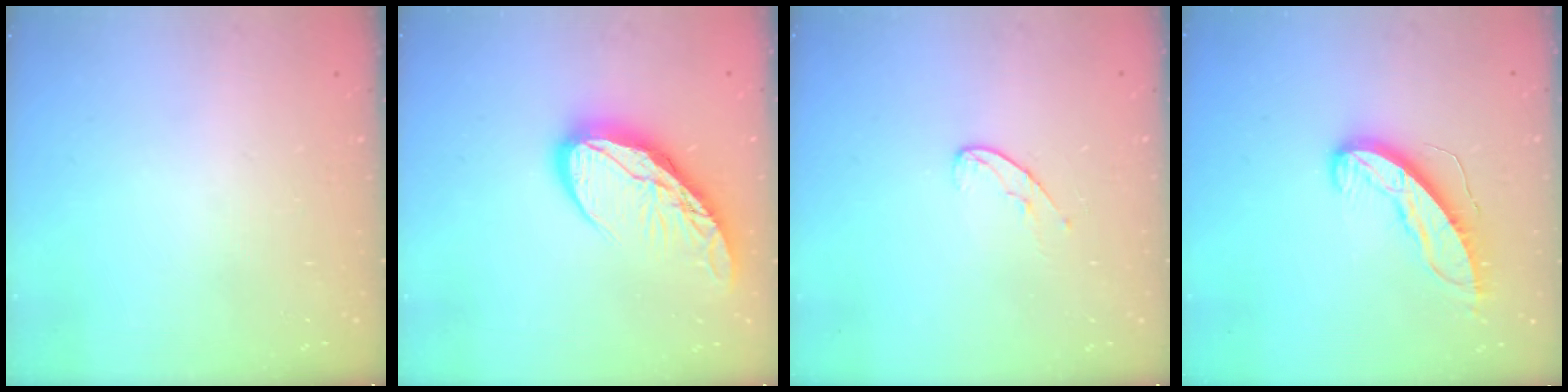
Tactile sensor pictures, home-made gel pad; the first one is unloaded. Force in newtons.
{"total": 12.8, "press": 12.7, "slide": 1.4}
{"total": 6.4, "press": 6.4, "slide": 0.6}
{"total": 9.6, "press": 9.6, "slide": 0.2}